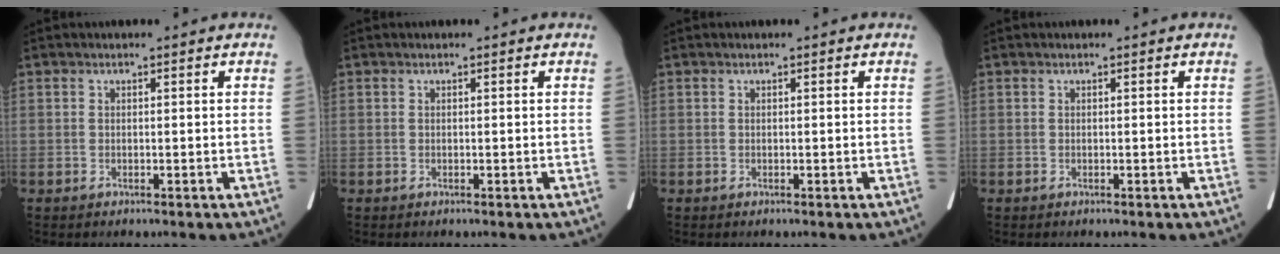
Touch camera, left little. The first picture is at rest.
{"total": 0.0}
{"total": 0.0}
{"total": 0.0}